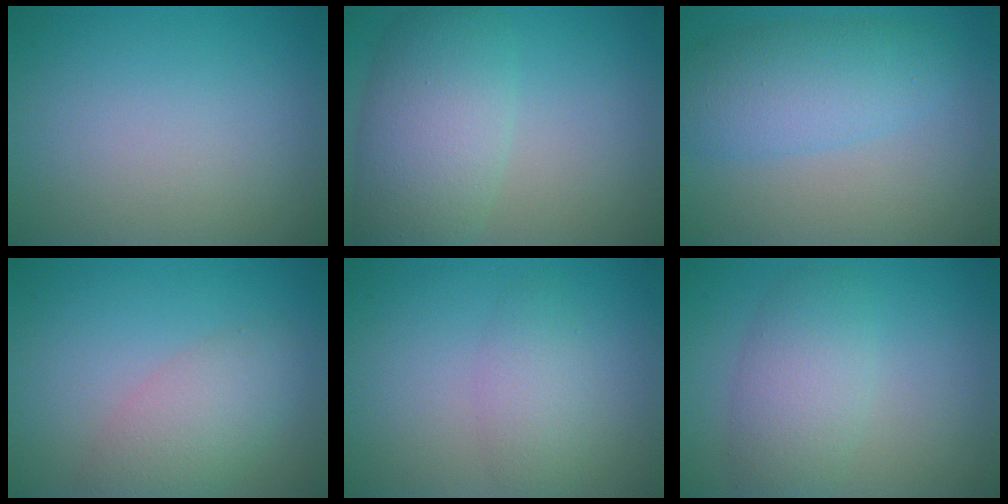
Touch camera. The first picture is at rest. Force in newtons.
{"total": 6.8, "press": 6.8, "slide": 0.3}
{"total": 5.1, "press": 5.1, "slide": 0.2}
{"total": 4.2, "press": 4.2, "slide": 0.1}
{"total": 2.4, "press": 2.4, "slide": 0.0}
{"total": 4.1, "press": 4.1, "slide": 0.2}